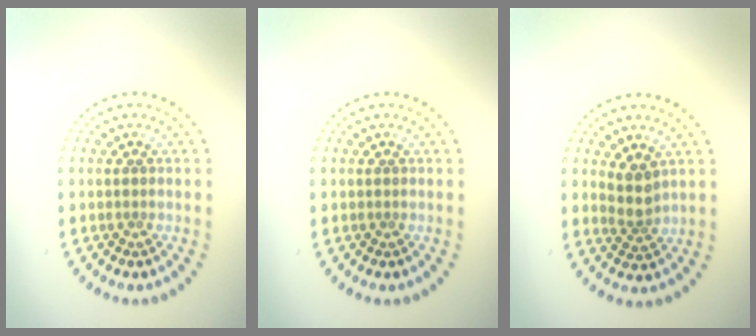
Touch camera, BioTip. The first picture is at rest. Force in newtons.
{"total": 0.0}
{"total": 2.2, "press": 1.8, "slide": 1.3}